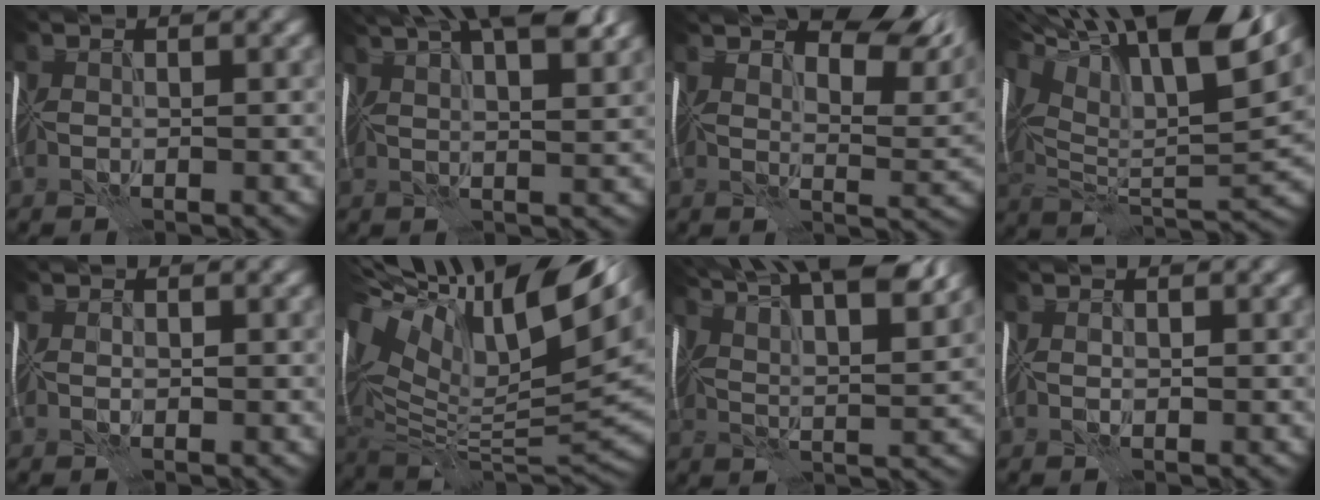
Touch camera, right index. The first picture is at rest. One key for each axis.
{"total": 11.6, "fx": 7.1, "fy": 4.0, "fz": 8.3, "tx": -0.108, "ty": 0.036, "tz": 0.075}
{"total": 11.5, "fx": 7.6, "fy": 4.5, "fz": 7.4, "tx": -0.100, "ty": 0.015, "tz": 0.096}
{"total": 16.8, "fx": 9.0, "fy": 5.7, "fz": 12.9, "tx": -0.247, "ty": 0.035, "tz": 0.151}
{"total": 1.1, "fx": 0.1, "fy": 0.9, "fz": 0.6, "tx": -0.009, "ty": 0.004, "tz": -0.004}
{"total": 16.8, "fx": 6.8, "fy": 6.4, "fz": 14.0, "tx": -0.263, "ty": 0.029, "tz": 0.133}
{"total": 14.0, "fx": 9.1, "fy": 4.1, "fz": 9.8, "tx": -0.149, "ty": 0.031, "tz": 0.105}
{"total": 0.7, "fx": 0.1, "fy": 0.6, "fz": 0.5, "tx": -0.007, "ty": -0.002, "tz": -0.001}